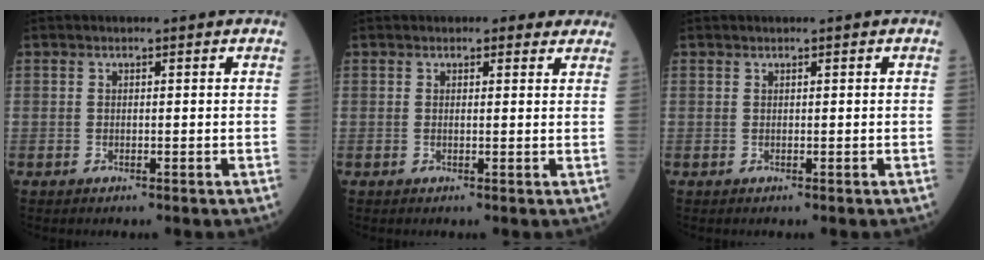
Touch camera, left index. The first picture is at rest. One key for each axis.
{"total": 3.3, "fx": 2.8, "fy": 1.5, "fz": 0.9, "tx": -0.004, "ty": 0.003, "tz": 0.022}
{"total": 0.0}